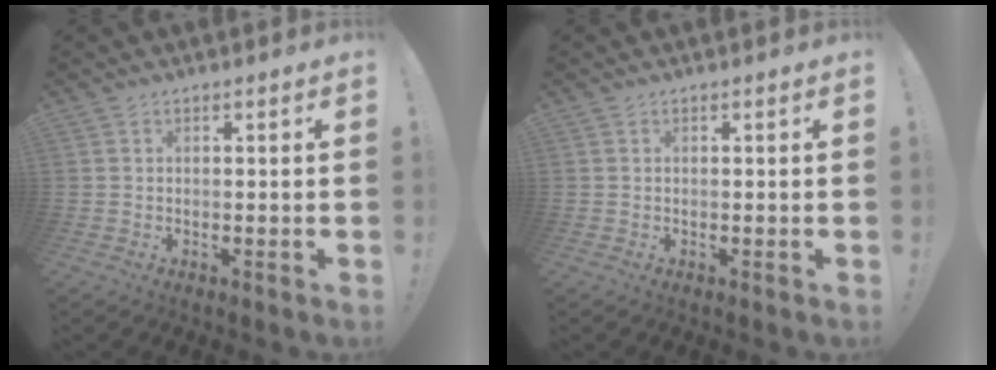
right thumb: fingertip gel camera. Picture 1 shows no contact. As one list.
[{"total": 0.0}]